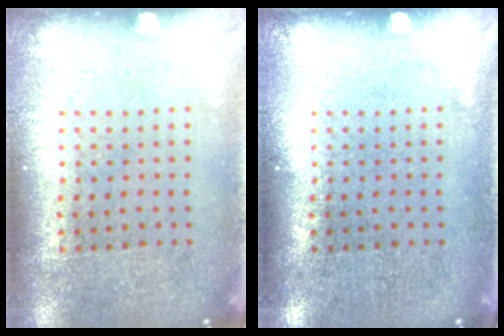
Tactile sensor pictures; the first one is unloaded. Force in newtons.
{"total": 0.0}